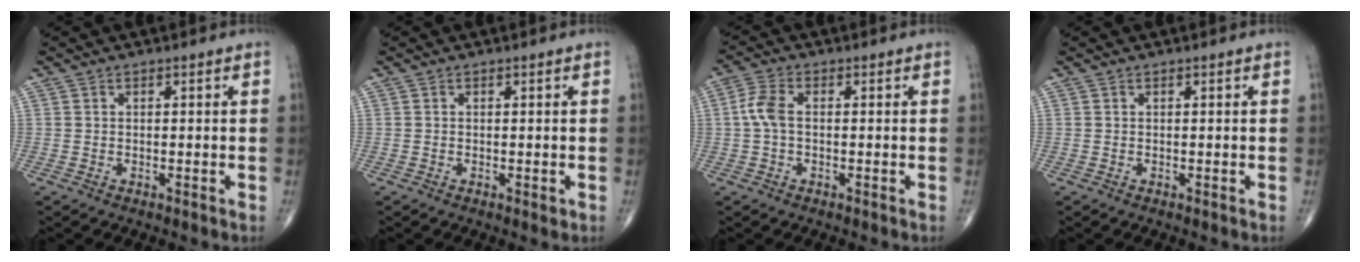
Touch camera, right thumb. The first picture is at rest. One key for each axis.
{"total": 0.6, "fx": -0.2, "fy": 0.3, "fz": 0.5, "tx": -0.006, "ty": -0.002, "tz": -0.005}
{"total": 4.5, "fx": 0.0, "fy": 2.5, "fz": 3.8, "tx": -0.089, "ty": 0.013, "tz": -0.006}
{"total": 0.0}